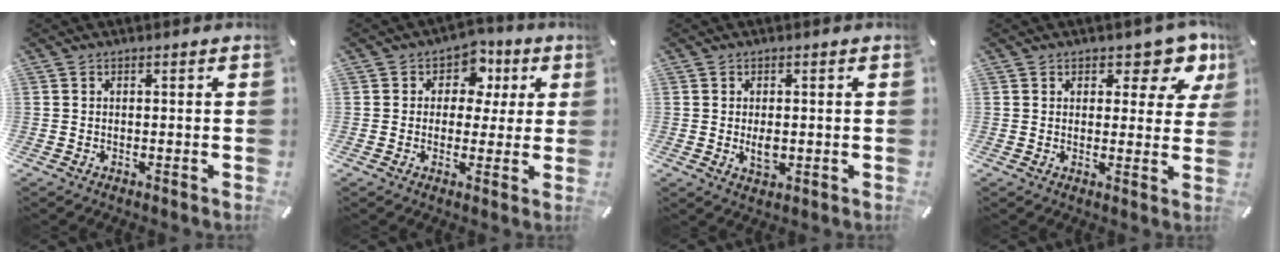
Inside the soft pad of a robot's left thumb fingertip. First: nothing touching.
{"total": 7.4, "force": [1.6, 6.4, 3.4], "torque": [-0.043, -0.004, 0.022]}
{"total": 3.4, "force": [-0.1, 2.1, 2.7], "torque": [-0.057, -0.007, -0.007]}
{"total": 6.8, "force": [4.2, 4.1, 3.6], "torque": [-0.030, -0.030, 0.065]}